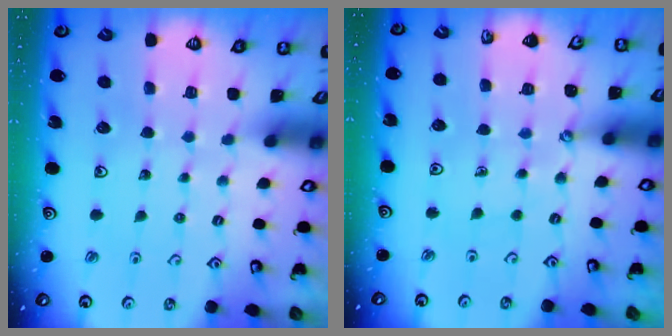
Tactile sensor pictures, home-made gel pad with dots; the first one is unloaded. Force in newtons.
{"total": 1.7, "press": 1.7, "slide": 0.1}